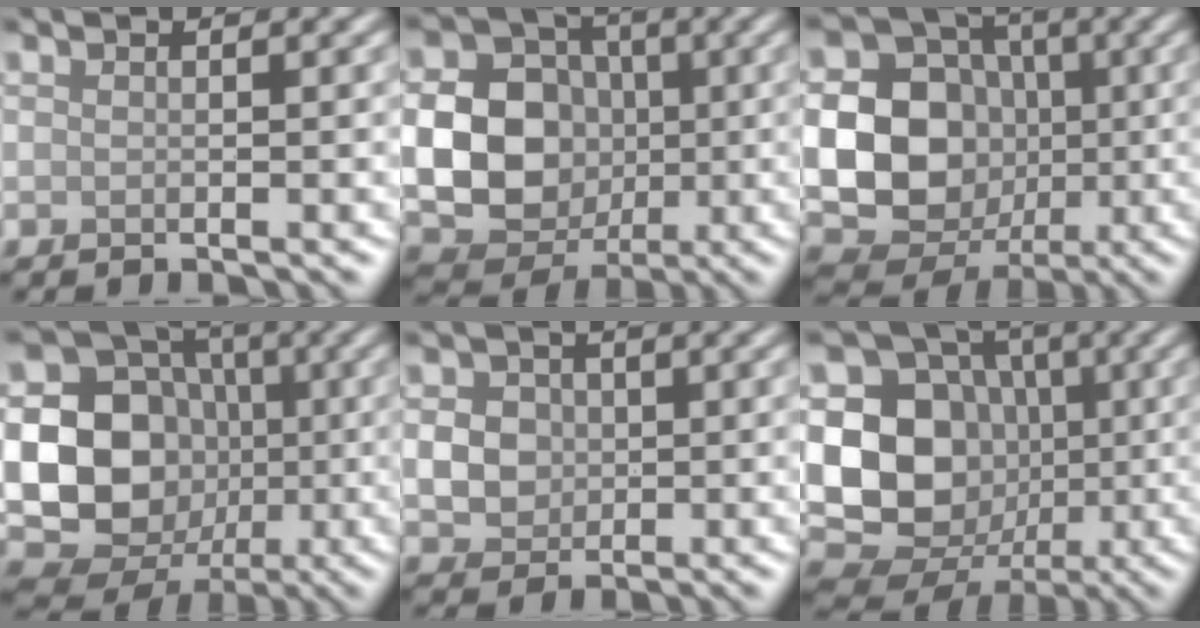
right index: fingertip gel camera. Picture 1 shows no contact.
{"total": 9.9, "force": [-0.7, 8.4, 5.2], "torque": [-0.083, -0.014, -0.021]}
{"total": 11.2, "force": [-1.2, 9.7, 5.6], "torque": [-0.095, -0.017, -0.042]}
{"total": 13.9, "force": [-1.5, 12.1, 6.5], "torque": [-0.125, -0.020, -0.045]}
{"total": 3.0, "force": [0.1, 2.6, 1.4], "torque": [-0.025, -0.002, 0.002]}
{"total": 10.7, "force": [-0.8, 9.1, 5.6], "torque": [-0.099, -0.008, -0.030]}